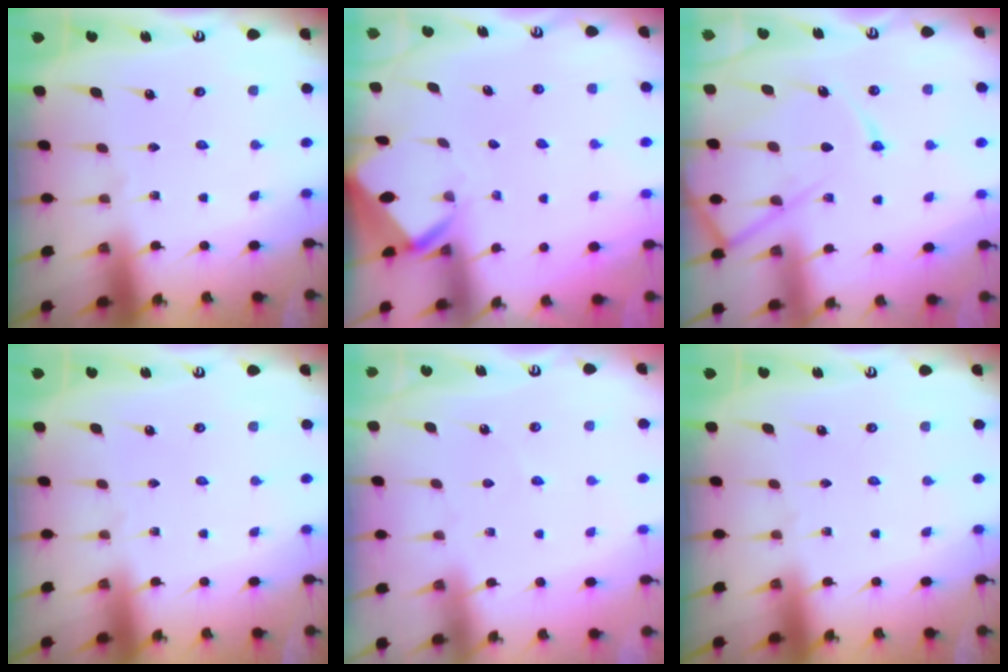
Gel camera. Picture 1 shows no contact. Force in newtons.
{"total": 3.2, "press": 3.2, "slide": 0.2}
{"total": 12.1, "press": 12.0, "slide": 1.3}
{"total": 0.0}
{"total": 2.4, "press": 2.4, "slide": 0.3}
{"total": 0.0}